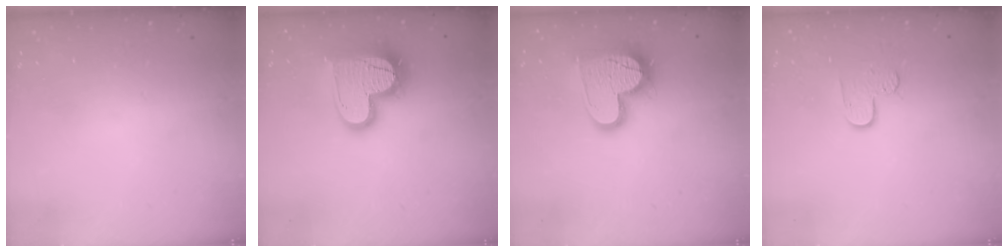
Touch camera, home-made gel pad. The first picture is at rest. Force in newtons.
{"total": 17.7, "press": 17.7, "slide": 1.3}
{"total": 16.6, "press": 16.5, "slide": 1.6}
{"total": 5.5, "press": 5.5, "slide": 0.4}